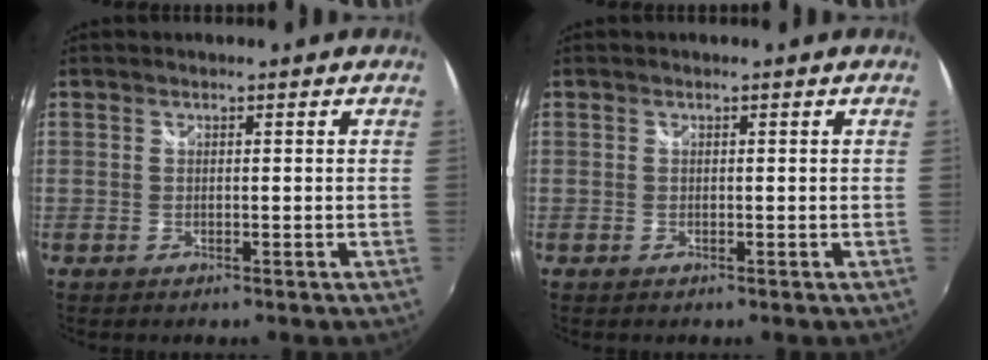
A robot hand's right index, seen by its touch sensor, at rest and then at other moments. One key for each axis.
{"total": 0.0}